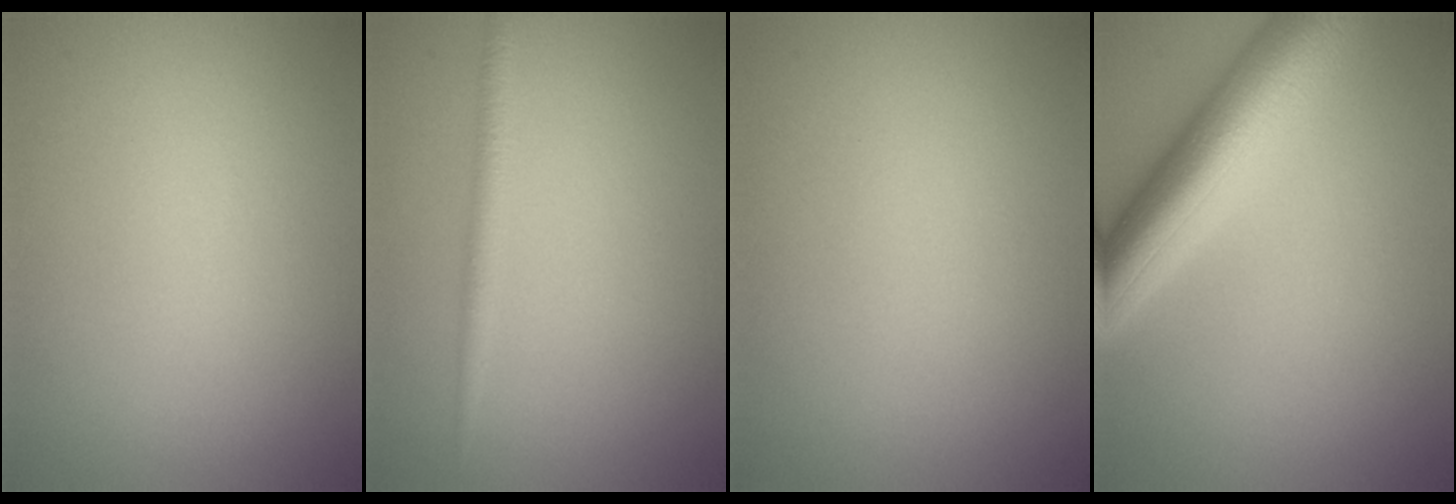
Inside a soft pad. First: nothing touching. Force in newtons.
{"total": 1.5, "press": 1.5, "slide": 0.1}
{"total": 0.0}
{"total": 8.2, "press": 8.2, "slide": 0.3}